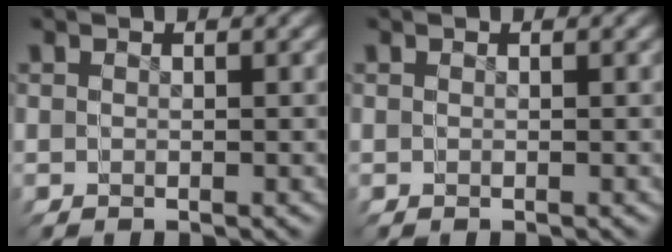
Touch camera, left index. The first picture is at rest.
{"total": 0.0}